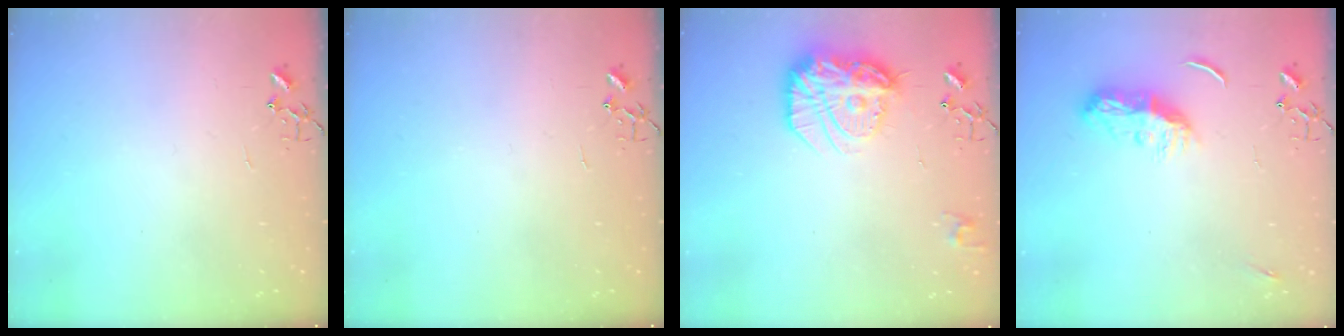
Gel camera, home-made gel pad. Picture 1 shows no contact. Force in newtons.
{"total": 0.0}
{"total": 18.8, "press": 18.7, "slide": 1.6}
{"total": 10.6, "press": 10.6, "slide": 0.4}